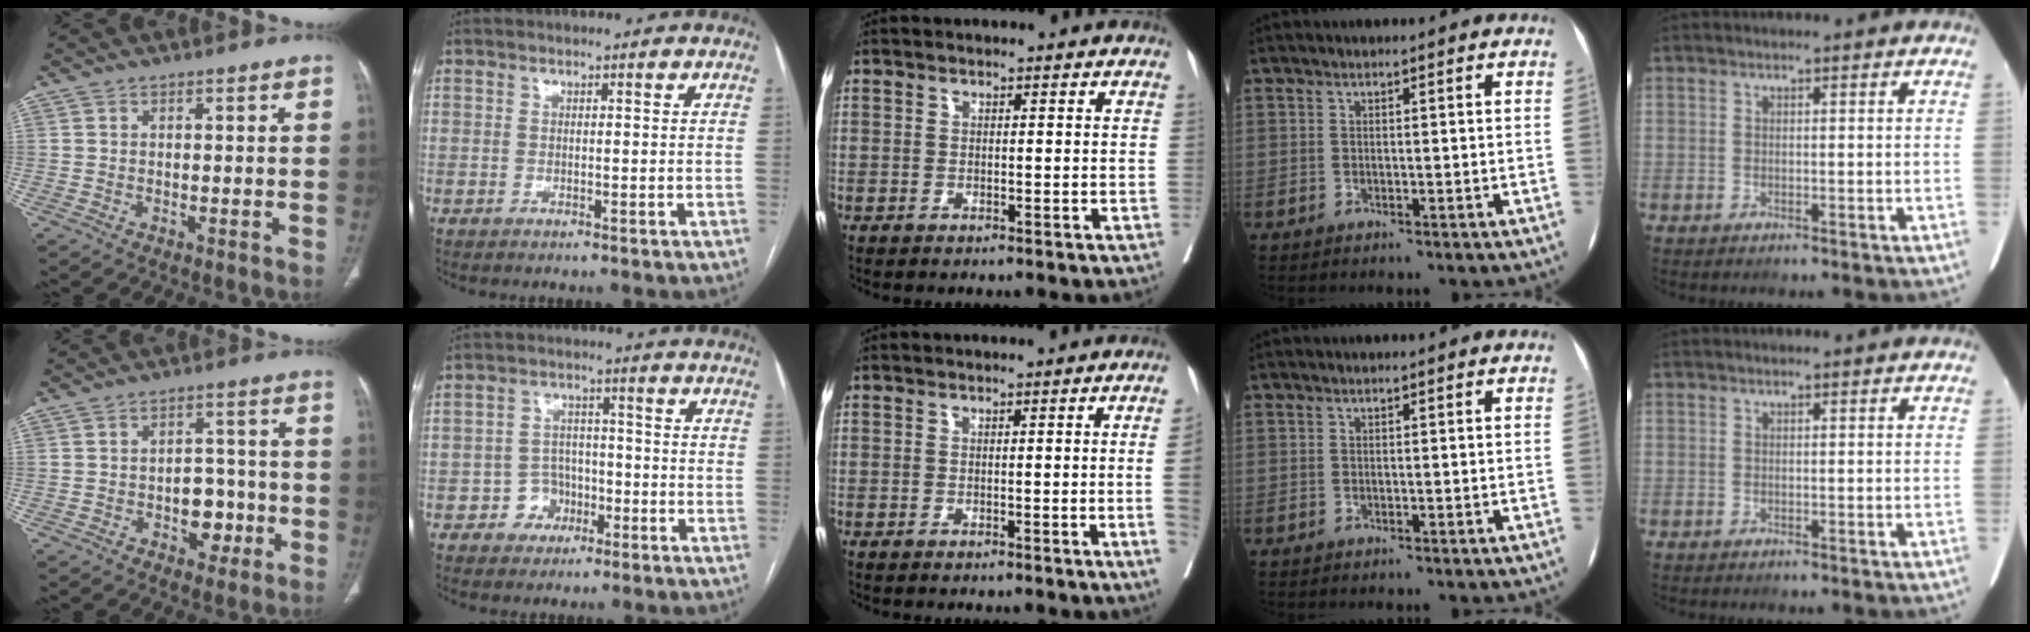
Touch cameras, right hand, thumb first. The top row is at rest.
{"thumb": {"total": 6.6, "force": [-2.0, 4.6, 4.2], "torque": [-0.023, 0.022, -0.026]}, "index": {"total": 4.9, "force": [-2.2, 4.3, 0.9], "torque": [-0.004, 0.017, -0.032]}, "middle": {"total": 3.1, "force": [-0.5, -1.1, 2.9], "torque": [-0.038, -0.003, -0.006]}}